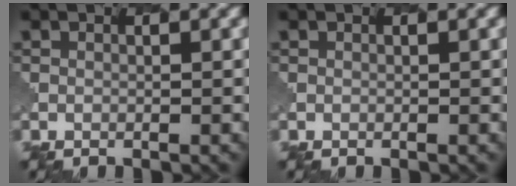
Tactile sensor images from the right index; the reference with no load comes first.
{"total": 0.0}